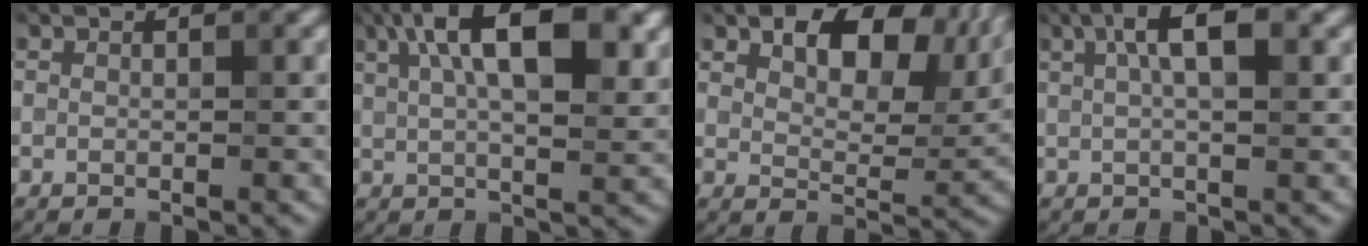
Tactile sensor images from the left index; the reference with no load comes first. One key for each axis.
{"total": 12.1, "fx": 4.4, "fy": 4.9, "fz": 10.1, "tx": -0.143, "ty": 0.018, "tz": 0.054}
{"total": 11.6, "fx": 5.7, "fy": 6.6, "fz": 7.6, "tx": -0.100, "ty": 0.005, "tz": 0.093}
{"total": 5.0, "fx": 1.9, "fy": 1.5, "fz": 4.4, "tx": -0.072, "ty": 0.011, "tz": 0.025}